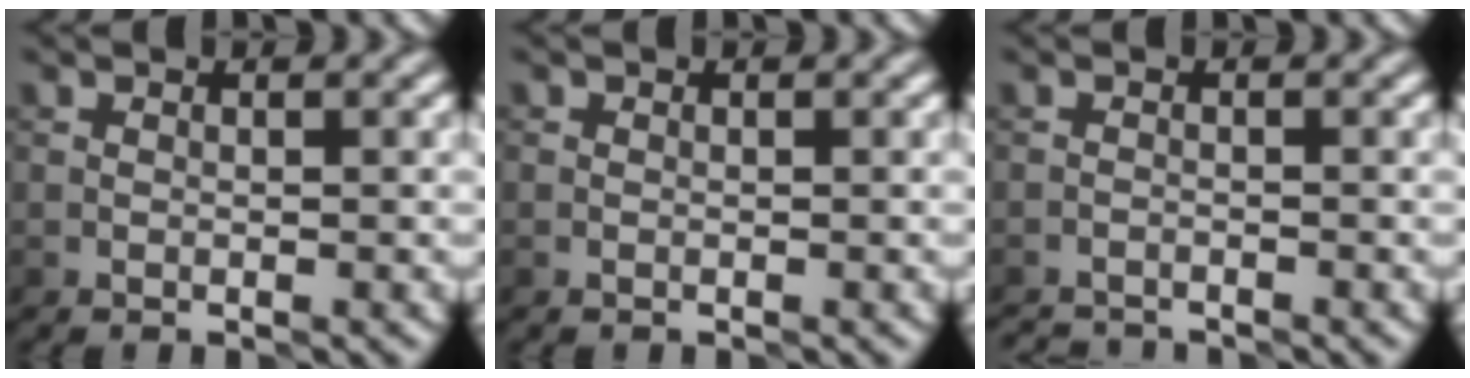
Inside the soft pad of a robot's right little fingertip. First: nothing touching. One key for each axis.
{"total": 0.0}
{"total": 2.2, "fx": -2.2, "fy": 0.0, "fz": 0.0, "tx": 0.001, "ty": -0.010, "tz": -0.043}